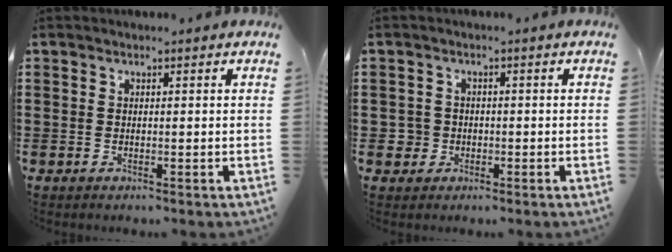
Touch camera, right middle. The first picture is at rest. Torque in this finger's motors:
{"motor_torque": [-0.05, 0.01, -0.02, -0.01]}